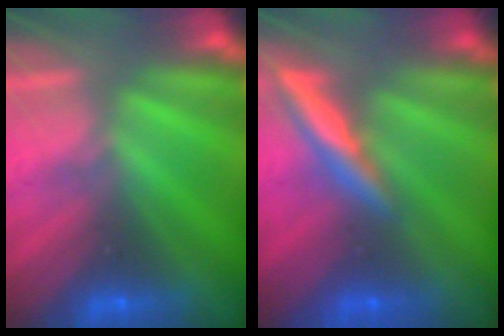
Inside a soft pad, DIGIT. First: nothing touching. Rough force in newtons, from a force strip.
{"total": 2.4}